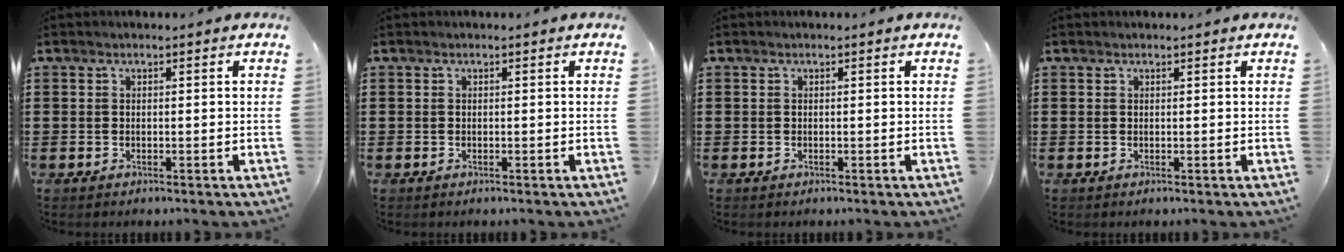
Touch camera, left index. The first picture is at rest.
{"total": 0.0}
{"total": 0.0}
{"total": 0.0}